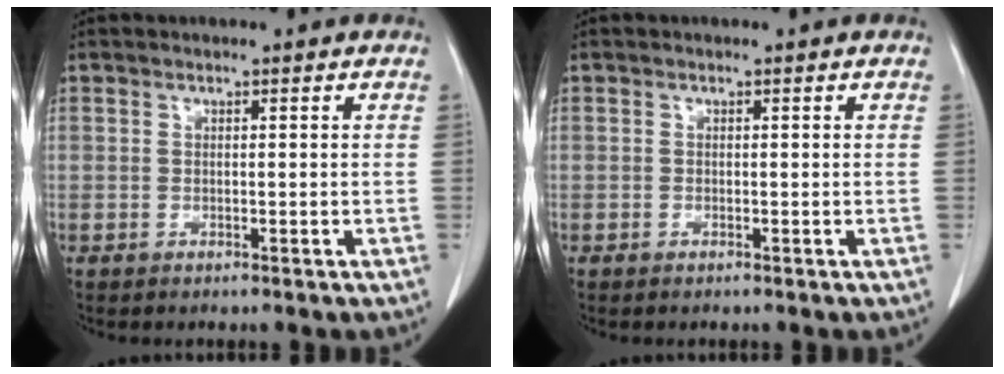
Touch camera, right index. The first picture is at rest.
{"total": 0.0}